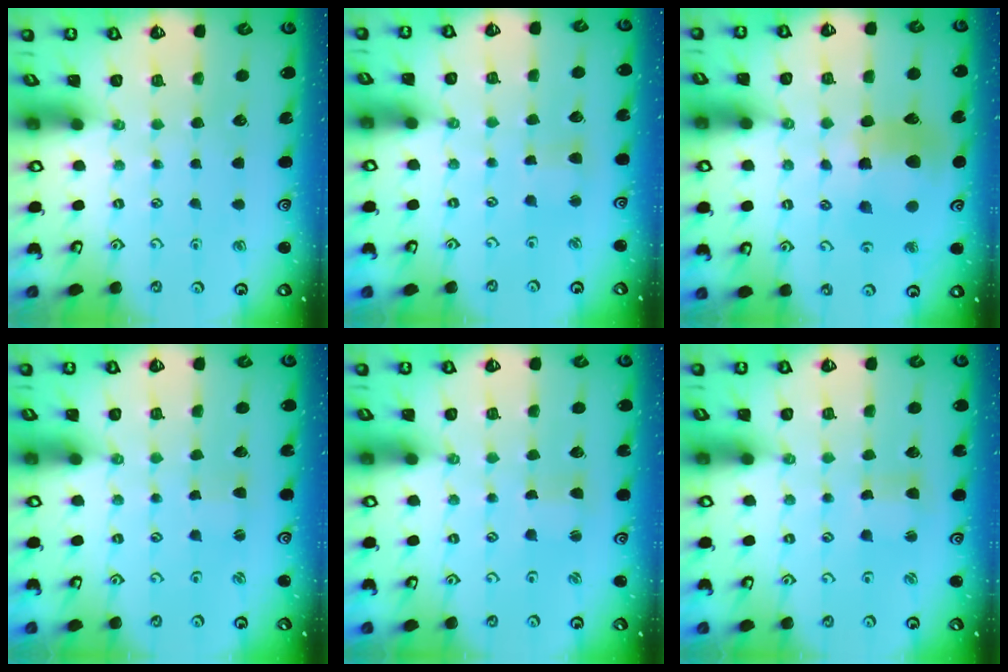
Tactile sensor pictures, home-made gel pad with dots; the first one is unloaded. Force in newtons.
{"total": 2.6, "press": 2.6, "slide": 0.4}
{"total": 11.8, "press": 11.7, "slide": 1.6}
{"total": 1.5, "press": 1.5, "slide": 0.3}
{"total": 1.1, "press": 1.0, "slide": 0.3}
{"total": 2.3, "press": 2.3, "slide": 0.4}